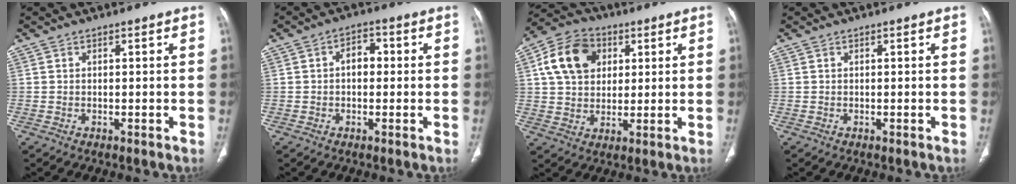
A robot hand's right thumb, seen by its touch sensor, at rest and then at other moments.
{"total": 4.3, "force": [0.2, 2.9, 3.2], "torque": [-0.037, 0.017, -0.005]}
{"total": 12.9, "force": [3.8, 9.7, 7.6], "torque": [-0.118, 0.005, 0.062]}
{"total": 0.0}